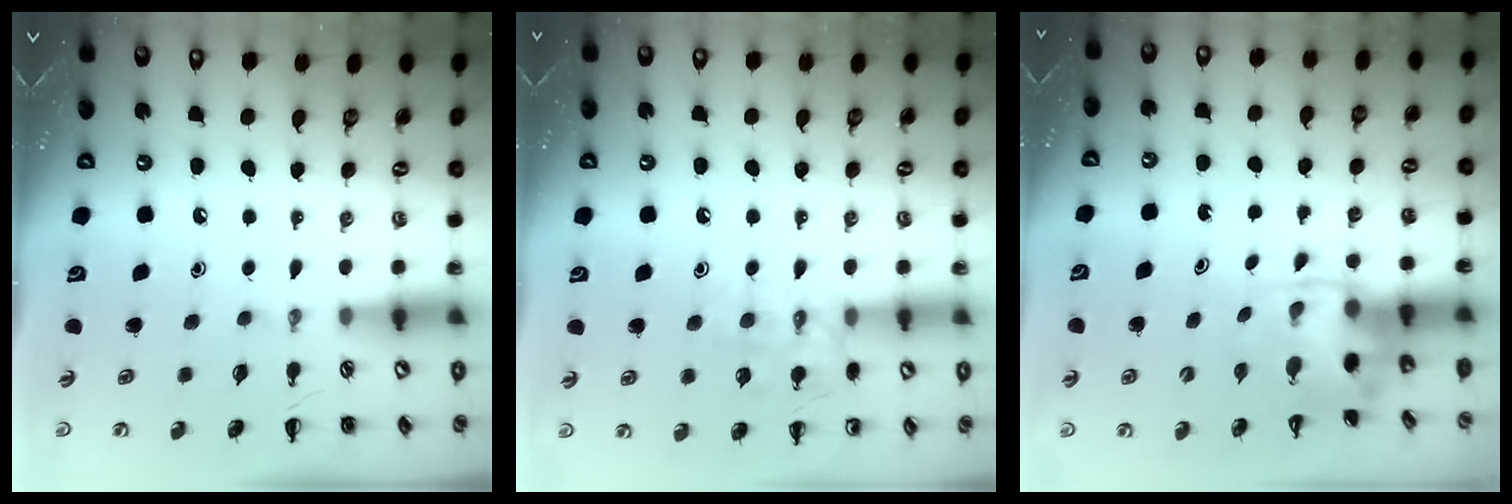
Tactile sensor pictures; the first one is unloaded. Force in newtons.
{"total": 10.3, "press": 10.3, "slide": 0.9}
{"total": 3.5, "press": 3.4, "slide": 0.8}